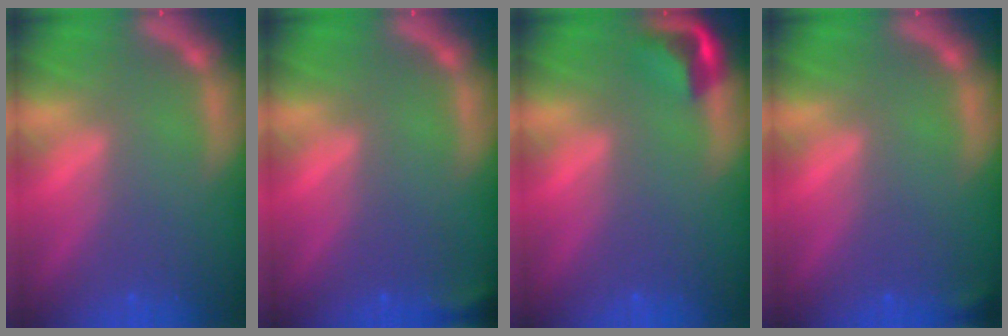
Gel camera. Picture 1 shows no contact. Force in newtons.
{"total": 1.9}
{"total": 2.9}
{"total": 0.9}